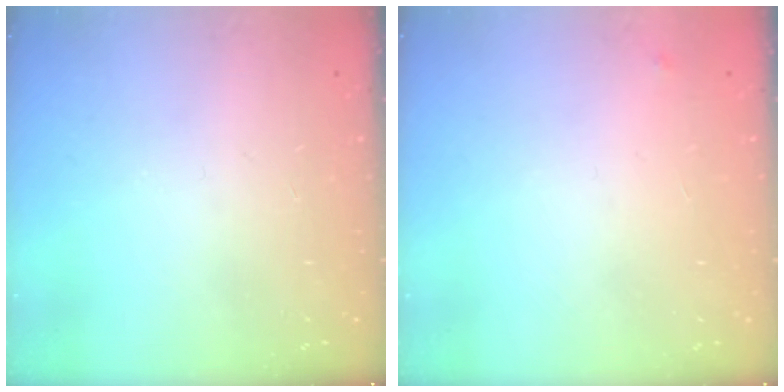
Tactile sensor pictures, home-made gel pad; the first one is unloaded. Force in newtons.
{"total": 2.5, "press": 2.4, "slide": 0.4}